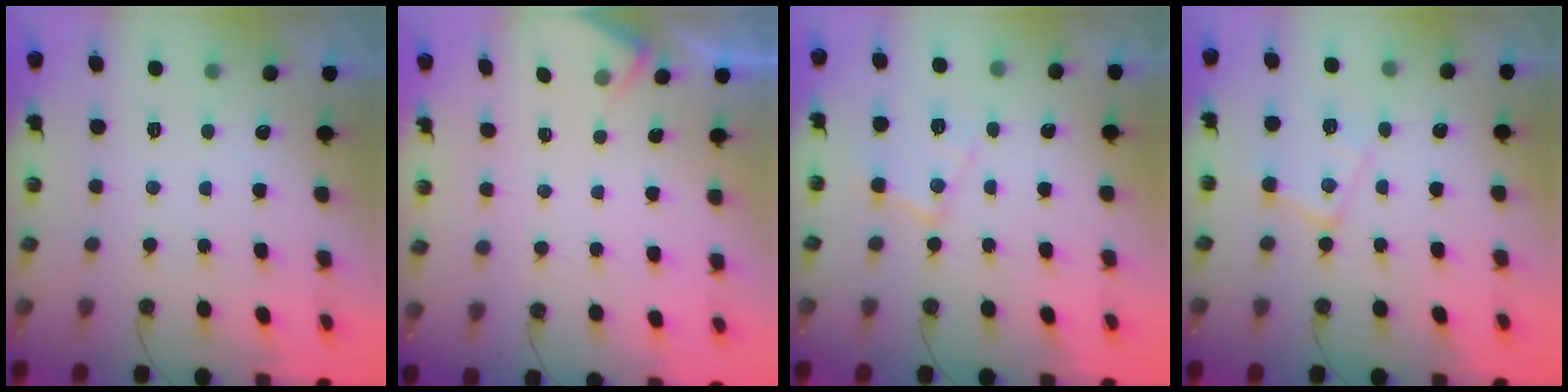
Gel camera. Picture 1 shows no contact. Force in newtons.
{"total": 3.4, "press": 3.3, "slide": 0.4}
{"total": 12.3, "press": 12.3, "slide": 0.7}
{"total": 11.4, "press": 11.4, "slide": 0.6}